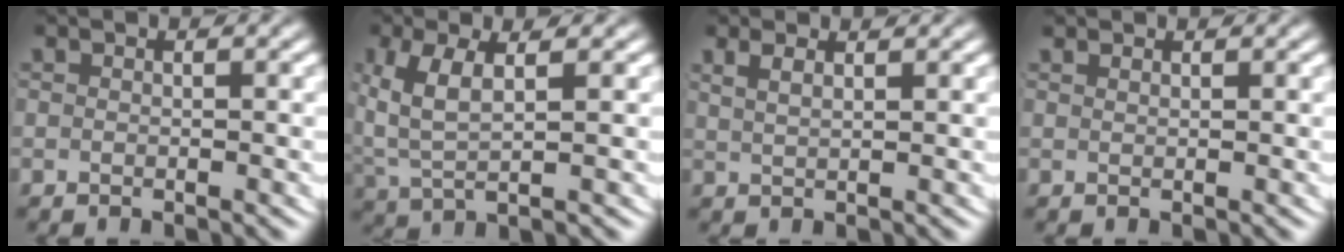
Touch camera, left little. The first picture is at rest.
{"total": 4.4, "force": [1.0, 2.3, 3.6], "torque": [-0.093, -0.014, 0.028]}
{"total": 1.5, "force": [1.2, -0.1, 0.8], "torque": [-0.017, -0.004, 0.030]}
{"total": 0.6, "force": [0.6, -0.2, 0.1], "torque": [0.003, -0.002, 0.013]}